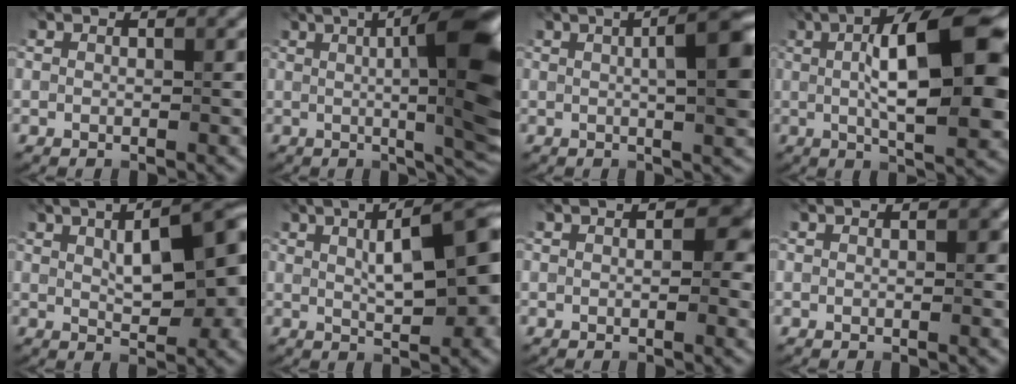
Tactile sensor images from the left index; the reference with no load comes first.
{"total": 11.7, "force": [1.3, 2.3, 11.4], "torque": [-0.145, 0.006, 0.026]}
{"total": 6.0, "force": [0.9, 0.9, 5.8], "torque": [-0.088, 0.013, 0.013]}
{"total": 11.9, "force": [1.6, 3.0, 11.4], "torque": [-0.168, 0.015, 0.023]}
{"total": 8.3, "force": [1.0, 3.1, 7.7], "torque": [-0.111, 0.016, 0.020]}
{"total": 8.6, "force": [1.3, 2.4, 8.2], "torque": [-0.115, 0.019, 0.021]}
{"total": 4.6, "force": [1.0, 2.5, 3.8], "torque": [-0.047, 0.005, 0.010]}
{"total": 0.6, "force": [0.1, 0.4, 0.5], "torque": [-0.011, 0.002, -0.001]}